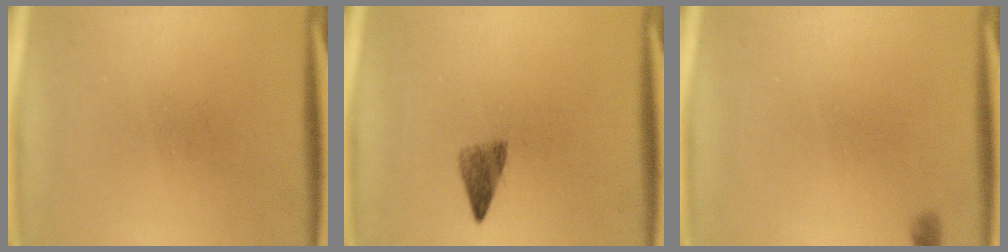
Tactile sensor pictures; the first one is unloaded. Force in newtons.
{"total": 2.8}
{"total": 0.7}